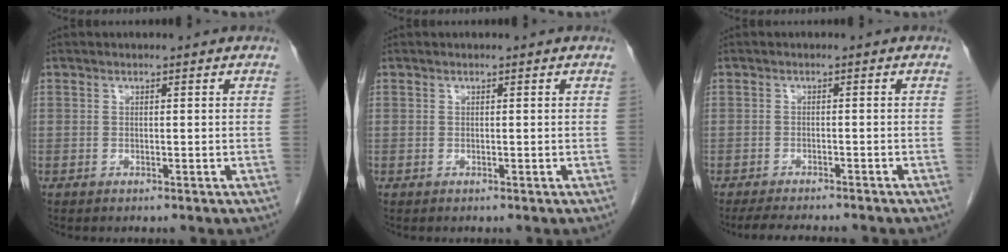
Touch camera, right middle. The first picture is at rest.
{"total": 0.0}
{"total": 8.1, "force": [-7.1, 1.3, 3.7], "torque": [-0.051, -0.010, -0.100]}